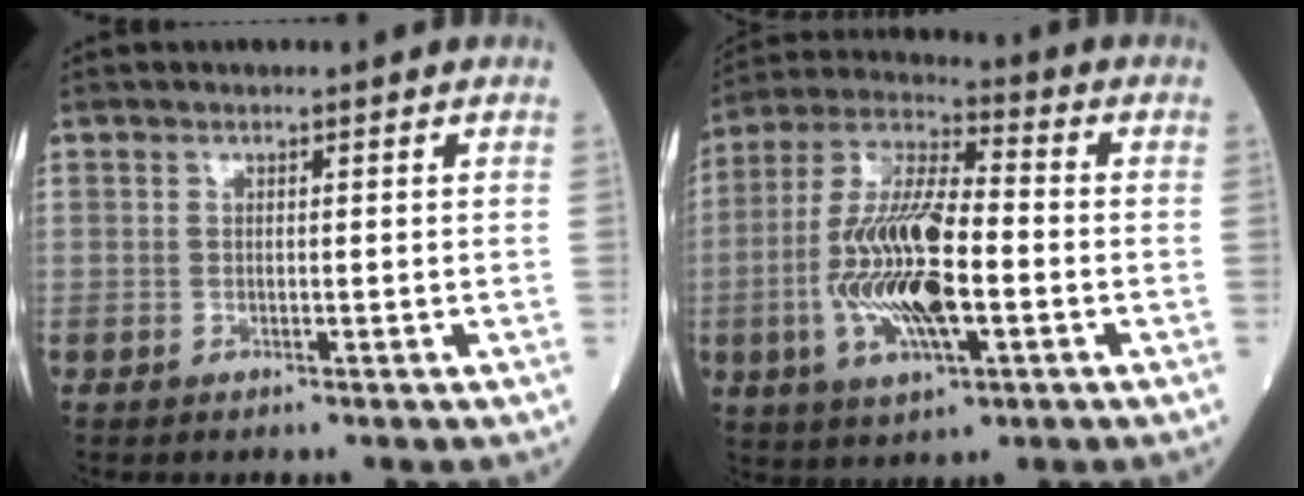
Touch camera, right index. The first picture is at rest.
{"total": 16.1, "force": [-3.0, 4.5, 15.2], "torque": [-0.313, 0.001, -0.055]}